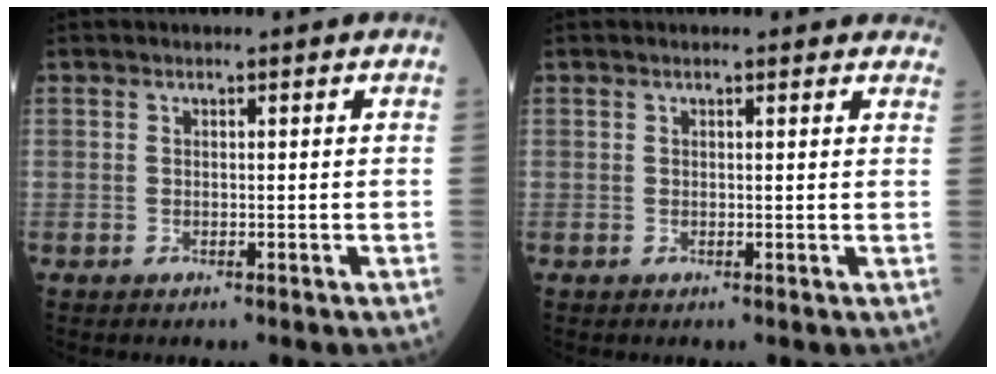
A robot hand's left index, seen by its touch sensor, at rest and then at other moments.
{"total": 6.4, "force": [5.8, 1.5, 2.3], "torque": [-0.018, 0.008, 0.051]}